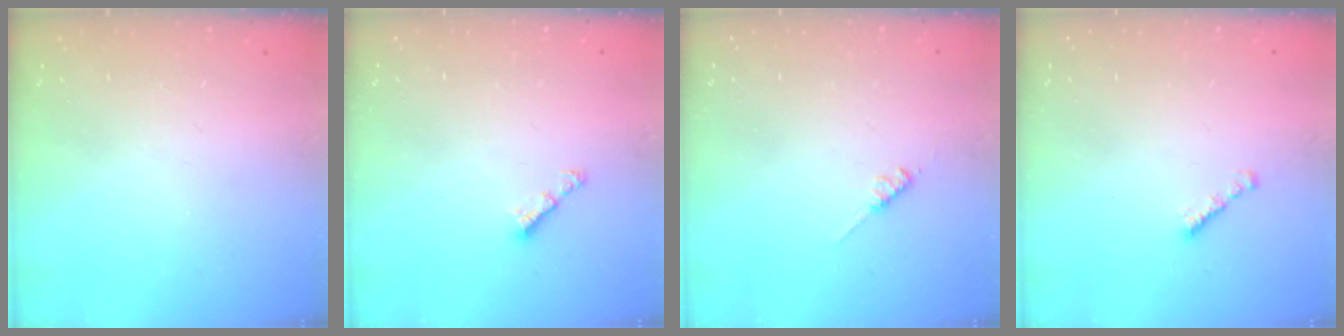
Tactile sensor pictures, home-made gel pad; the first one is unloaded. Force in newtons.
{"total": 3.1, "press": 3.1, "slide": 0.6}
{"total": 2.8, "press": 2.8, "slide": 0.5}
{"total": 1.0, "press": 0.8, "slide": 0.5}